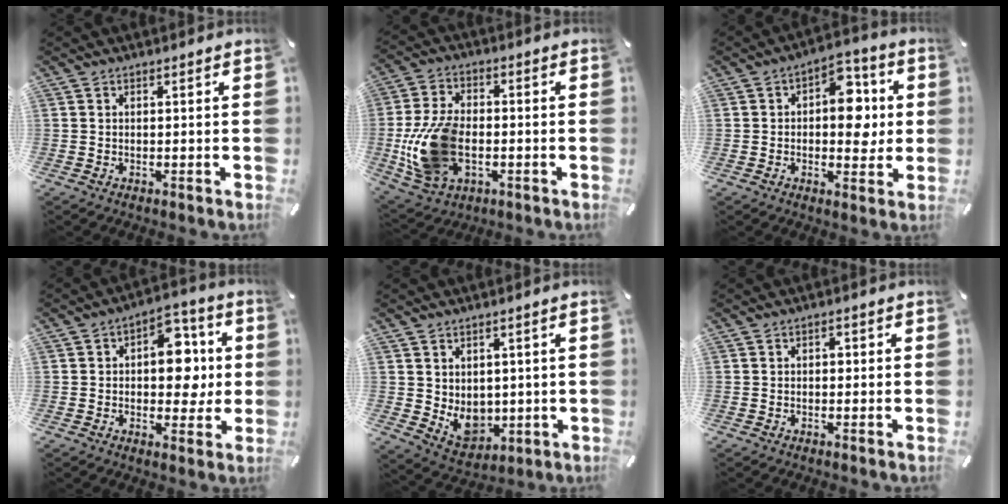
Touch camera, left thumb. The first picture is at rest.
{"total": 15.8, "force": [-3.2, 10.5, 11.4], "torque": [-0.253, 0.005, -0.054]}
{"total": 11.4, "force": [1.1, 7.6, 8.4], "torque": [-0.096, -0.004, 0.015]}
{"total": 12.2, "force": [0.9, 8.4, 8.8], "torque": [-0.104, 0.001, 0.015]}
{"total": 7.1, "force": [1.1, 6.5, 2.6], "torque": [-0.041, -0.022, 0.027]}
{"total": 1.3, "force": [0.1, 1.0, 0.7], "torque": [-0.007, 0.003, -0.003]}